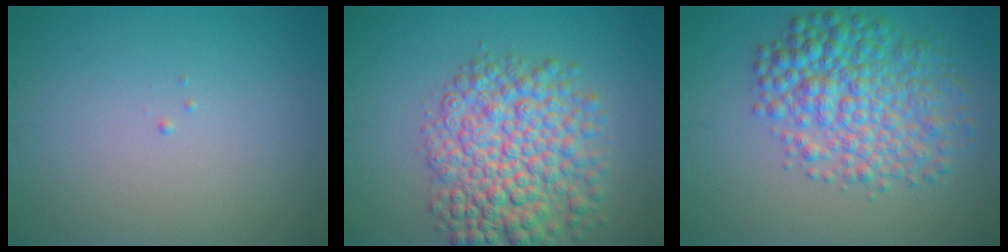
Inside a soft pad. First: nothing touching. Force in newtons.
{"total": 8.4, "press": 8.4, "slide": 0.2}
{"total": 7.0, "press": 7.0, "slide": 0.1}